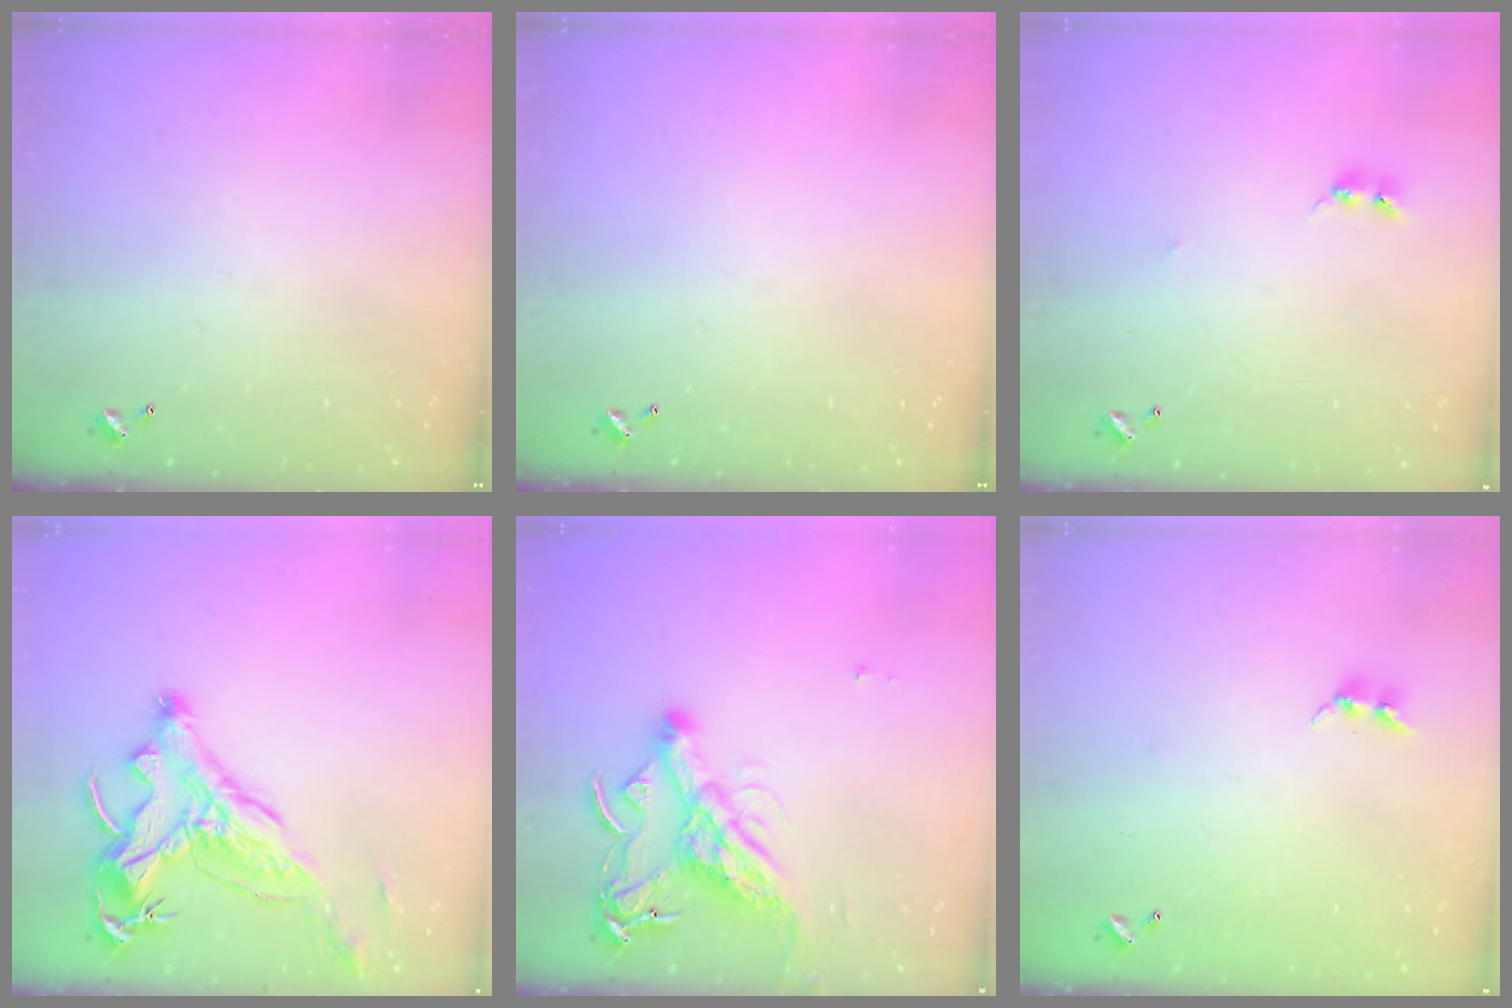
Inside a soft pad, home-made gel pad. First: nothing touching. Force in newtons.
{"total": 0.0}
{"total": 2.7, "press": 2.7, "slide": 0.3}
{"total": 2.9, "press": 2.5, "slide": 1.3}
{"total": 10.7, "press": 10.6, "slide": 1.6}
{"total": 5.9, "press": 5.9, "slide": 0.4}